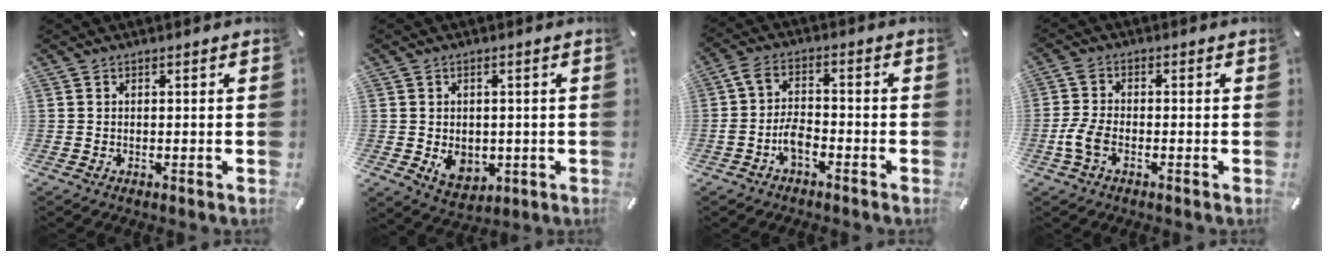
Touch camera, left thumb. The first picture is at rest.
{"total": 6.2, "force": [-0.7, 5.1, 3.3], "torque": [-0.040, -0.005, -0.012]}
{"total": 6.3, "force": [-2.9, 3.1, 4.6], "torque": [-0.095, 0.014, -0.055]}
{"total": 4.9, "force": [-1.9, 2.7, 3.6], "torque": [-0.084, 0.002, -0.039]}